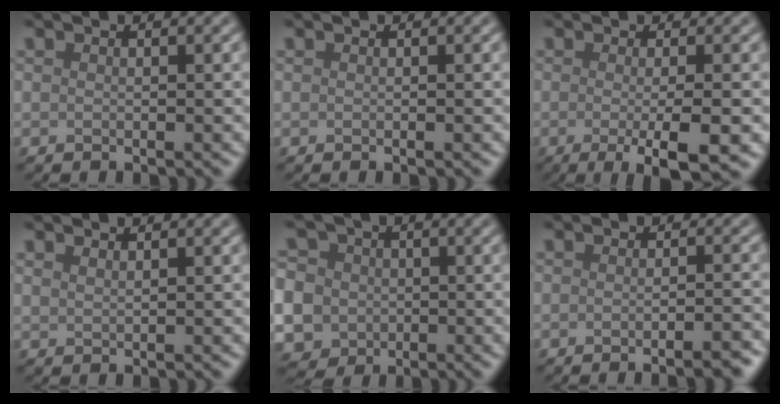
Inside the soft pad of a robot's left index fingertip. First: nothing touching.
{"total": 0.0}
{"total": 5.9, "force": [-1.5, 1.4, 5.6], "torque": [-0.075, -0.011, -0.021]}
{"total": 0.8, "force": [0.8, 0.2, 0.3], "torque": [-0.003, 0.000, 0.013]}
{"total": 11.7, "force": [-2.4, 10.7, 4.1], "torque": [-0.108, -0.002, -0.069]}
{"total": 3.5, "force": [-1.9, 0.9, 2.8], "torque": [-0.021, 0.006, -0.030]}